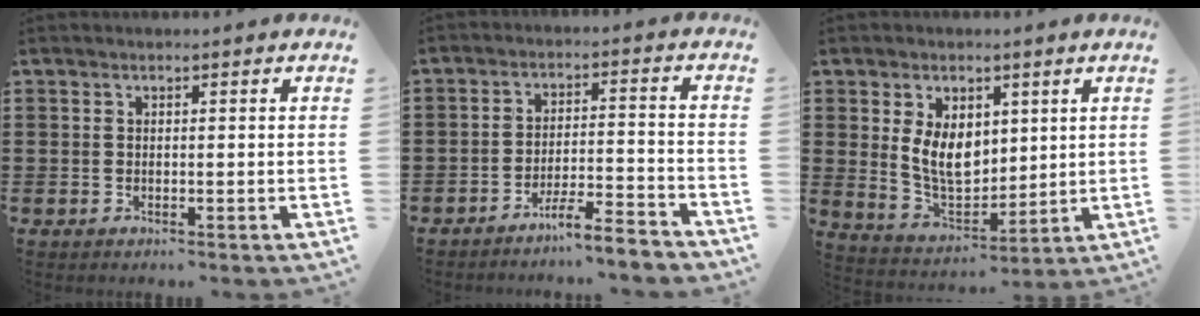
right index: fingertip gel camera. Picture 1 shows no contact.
{"total": 5.8, "force": [-5.3, -0.1, 2.3], "torque": [-0.046, -0.007, -0.102]}
{"total": 7.8, "force": [1.9, 5.3, 5.4], "torque": [-0.107, 0.003, 0.035]}